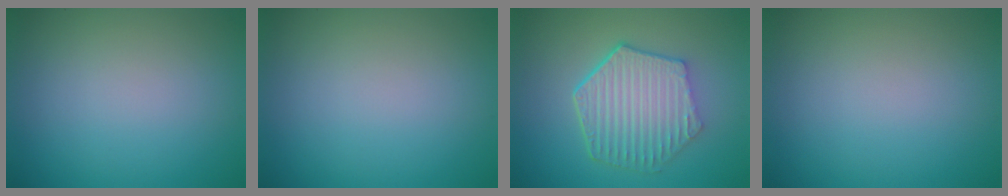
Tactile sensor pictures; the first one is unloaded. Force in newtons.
{"total": 0.0}
{"total": 6.5, "press": 4.8, "slide": 4.3}
{"total": 0.0}